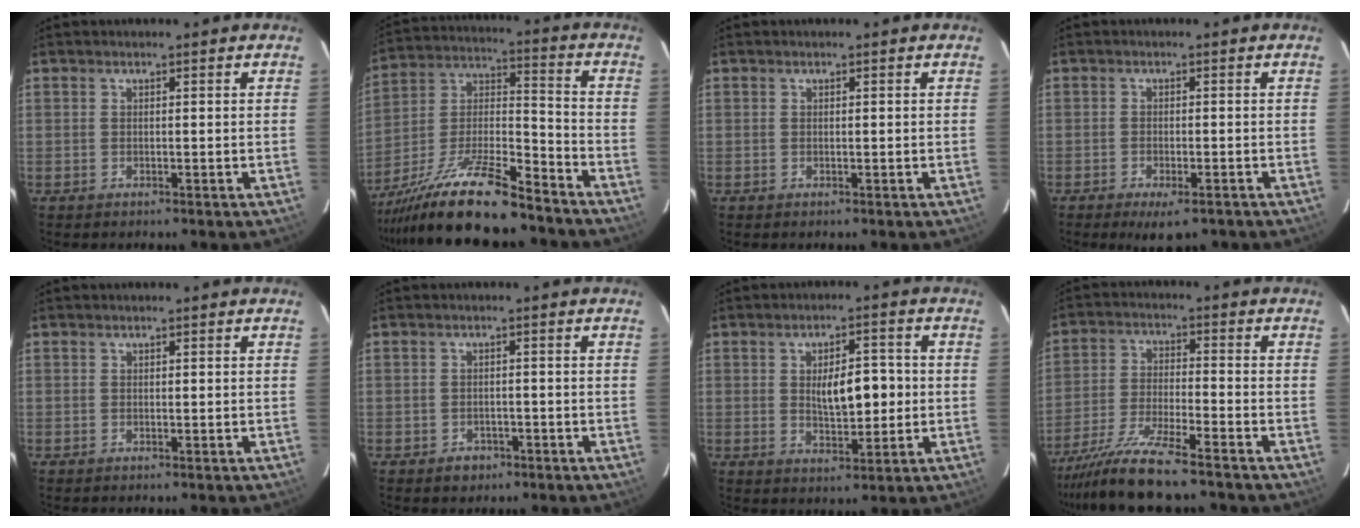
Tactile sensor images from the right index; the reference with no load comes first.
{"total": 17.8, "force": [-14.7, 2.0, 9.9], "torque": [-0.209, -0.012, -0.268]}
{"total": 0.0}
{"total": 4.8, "force": [-3.4, 1.5, 2.9], "torque": [-0.040, -0.004, -0.048]}
{"total": 0.0}
{"total": 2.3, "force": [-1.4, 1.8, 0.6], "torque": [-0.008, 0.006, -0.015]}
{"total": 7.4, "force": [0.2, 2.9, 6.8], "torque": [-0.109, 0.006, 0.010]}
{"total": 10.1, "force": [-8.5, -0.1, 5.5], "torque": [-0.100, -0.024, -0.152]}